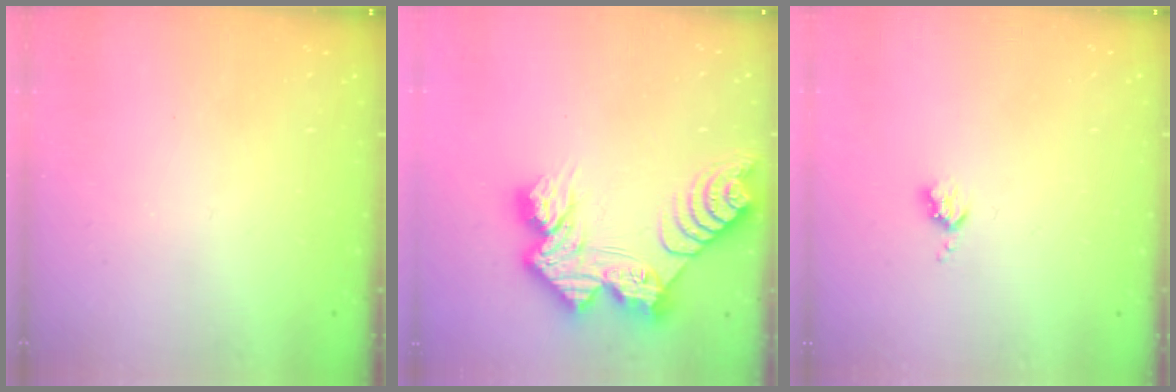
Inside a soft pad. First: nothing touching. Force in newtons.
{"total": 16.2, "press": 16.1, "slide": 1.3}
{"total": 3.6, "press": 3.6, "slide": 0.6}